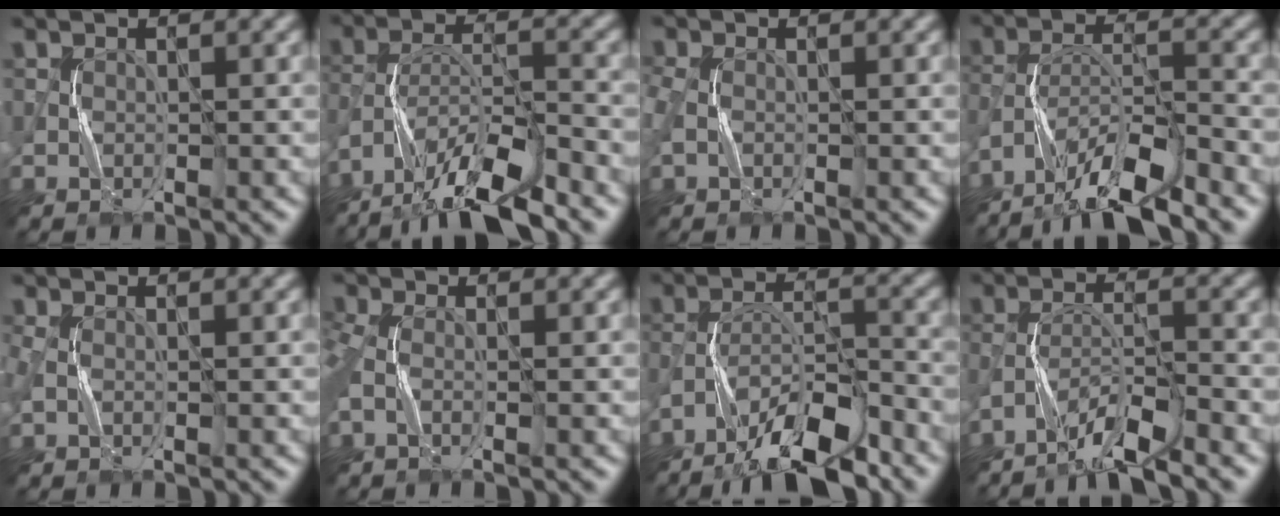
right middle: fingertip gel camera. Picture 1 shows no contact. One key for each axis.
{"total": 10.6, "fx": -8.5, "fy": 2.1, "fz": 6.0, "tx": -0.109, "ty": 0.002, "tz": -0.147}
{"total": 2.3, "fx": -0.2, "fy": 1.6, "fz": 1.6, "tx": -0.047, "ty": 0.003, "tz": -0.012}
{"total": 9.2, "fx": -7.4, "fy": 1.7, "fz": 5.2, "tx": -0.092, "ty": 0.008, "tz": -0.134}
{"total": 1.3, "fx": 0.1, "fy": 0.7, "fz": 1.1, "tx": -0.030, "ty": 0.005, "tz": -0.003}
{"total": 3.6, "fx": -0.6, "fy": 2.0, "fz": 3.0, "tx": -0.079, "ty": -0.002, "tz": -0.019}
{"total": 9.3, "fx": -7.1, "fy": 2.3, "fz": 5.5, "tx": -0.095, "ty": 0.009, "tz": -0.130}
{"total": 5.5, "fx": -4.4, "fy": 0.7, "fz": 3.3, "tx": -0.061, "ty": 0.001, "tz": -0.088}